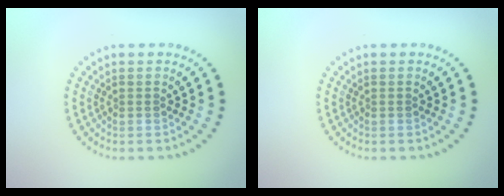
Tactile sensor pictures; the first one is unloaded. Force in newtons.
{"total": 0.0}